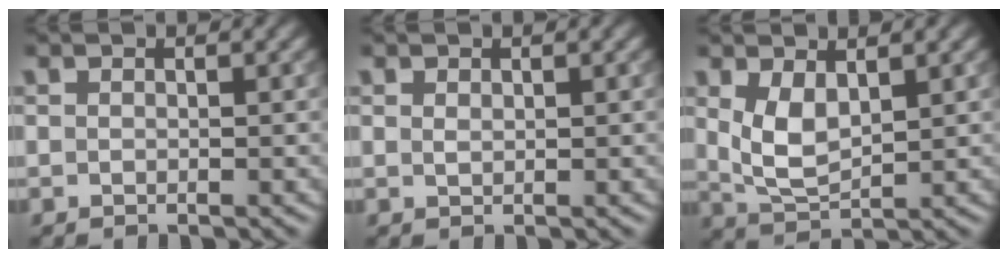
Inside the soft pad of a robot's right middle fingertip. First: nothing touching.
{"total": 0.6, "force": [0.3, 0.4, 0.3], "torque": [-0.008, -0.001, 0.008]}
{"total": 3.7, "force": [1.2, 1.9, 2.9], "torque": [-0.070, -0.004, 0.030]}